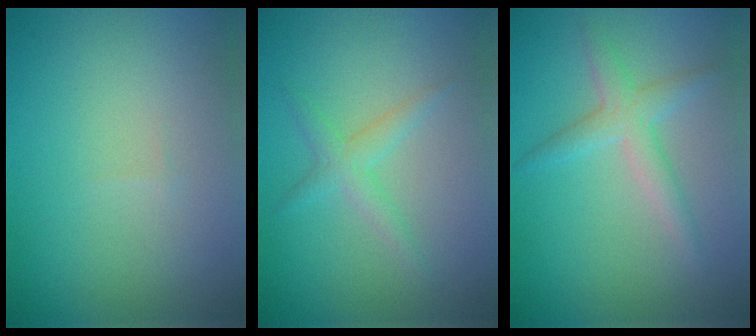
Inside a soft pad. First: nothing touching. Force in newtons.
{"total": 1.8, "press": 1.8, "slide": 0.1}
{"total": 2.6, "press": 2.6, "slide": 0.2}